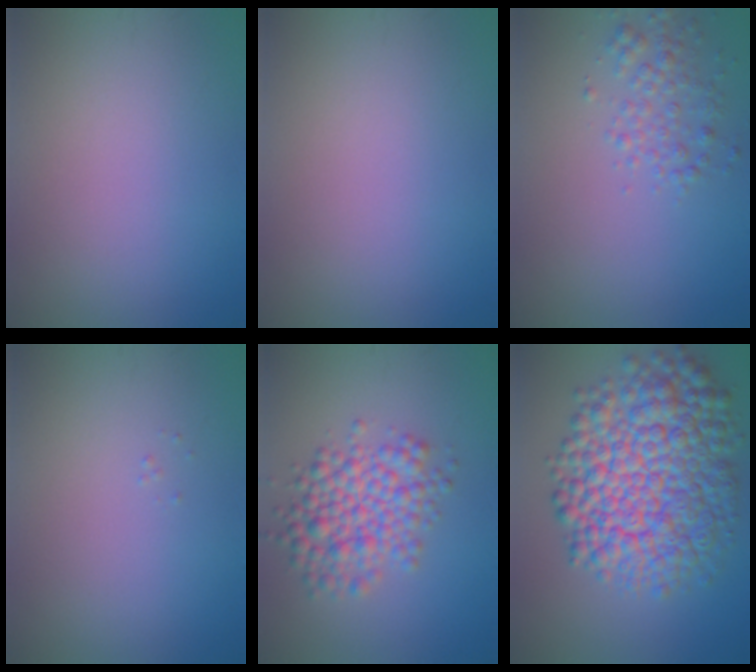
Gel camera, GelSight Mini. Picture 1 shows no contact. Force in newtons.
{"total": 0.0}
{"total": 2.5, "press": 2.5, "slide": 0.1}
{"total": 0.0}
{"total": 5.5, "press": 5.5, "slide": 0.2}
{"total": 12.2, "press": 12.2, "slide": 0.3}